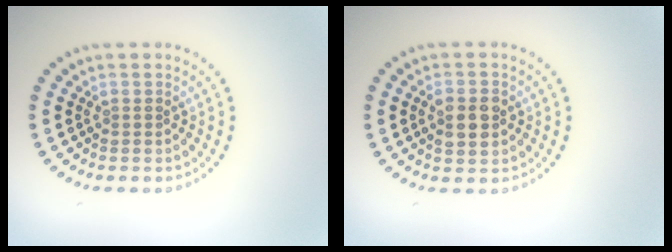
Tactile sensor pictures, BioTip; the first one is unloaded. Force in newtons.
{"total": 2.9, "press": 2.9, "slide": 0.1}